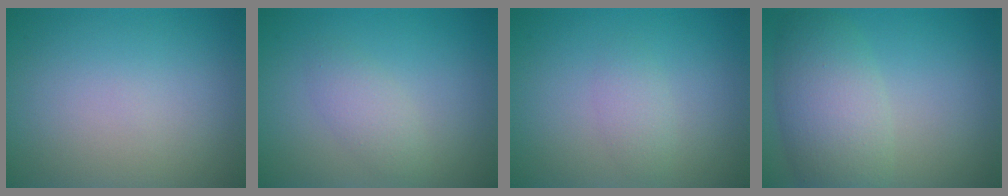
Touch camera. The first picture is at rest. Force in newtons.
{"total": 1.9, "press": 1.9, "slide": 0.1}
{"total": 1.4, "press": 1.4, "slide": 0.1}
{"total": 5.8, "press": 5.8, "slide": 0.3}